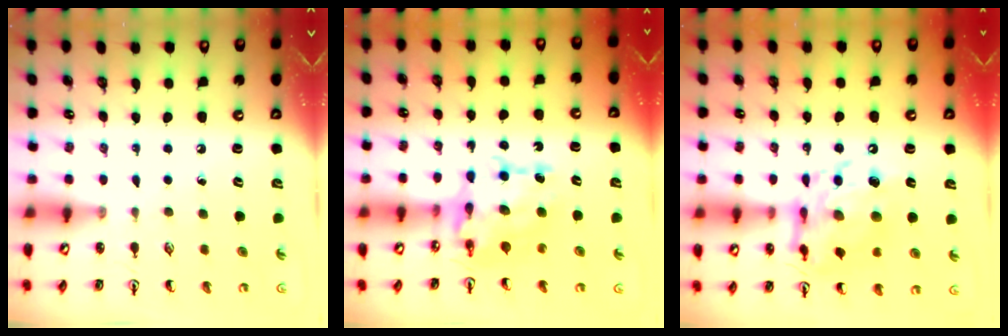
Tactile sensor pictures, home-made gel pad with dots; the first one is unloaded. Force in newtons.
{"total": 10.4, "press": 10.3, "slide": 0.8}
{"total": 14.0, "press": 13.9, "slide": 1.6}